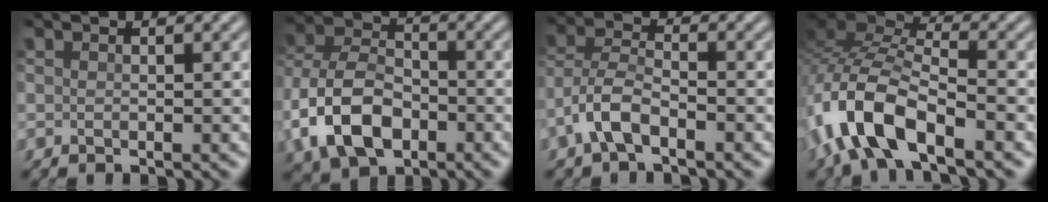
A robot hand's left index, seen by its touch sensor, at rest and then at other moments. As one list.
[{"total": 9.0, "force": [-3.4, 5.8, 5.9], "torque": [-0.128, -0.002, -0.077]}, {"total": 4.1, "force": [-2.3, 1.7, 3.0], "torque": [-0.062, 0.008, -0.057]}, {"total": 10.1, "force": [-5.1, 4.5, 7.5], "torque": [-0.157, 0.005, -0.106]}]